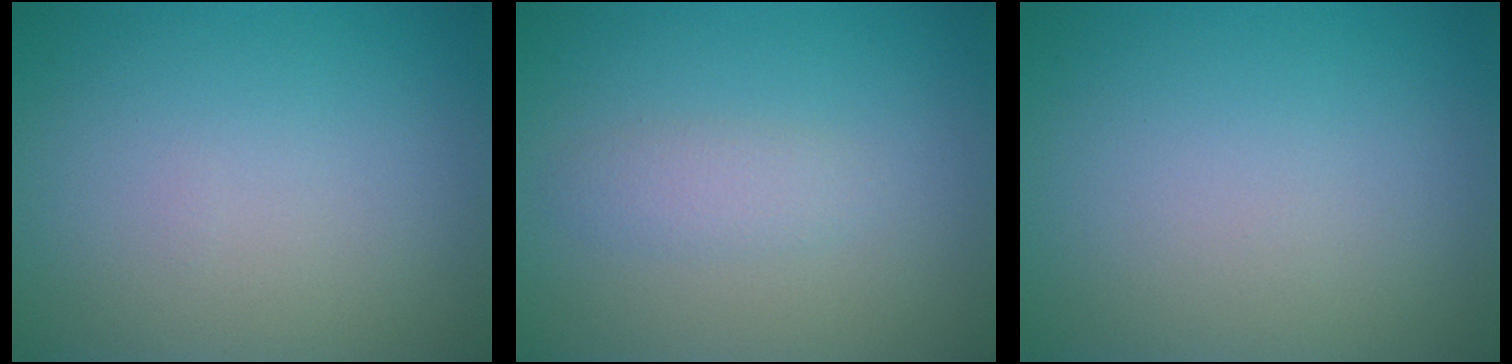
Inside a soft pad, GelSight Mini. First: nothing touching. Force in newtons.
{"total": 1.6, "press": 1.6, "slide": 0.1}
{"total": 0.0}